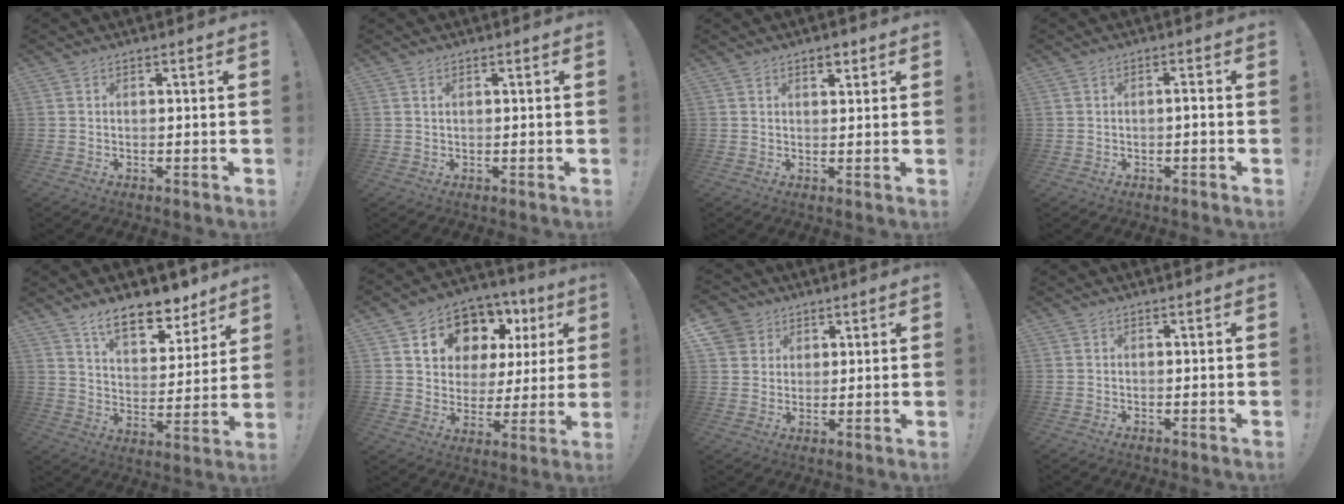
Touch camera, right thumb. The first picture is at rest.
{"total": 0.8, "force": [0.6, 0.4, 0.4], "torque": [0.001, -0.003, 0.010]}
{"total": 3.1, "force": [2.0, 1.7, 1.6], "torque": [-0.006, -0.010, 0.031]}
{"total": 1.3, "force": [-0.6, 0.4, 1.1], "torque": [-0.020, 0.004, -0.012]}
{"total": 13.2, "force": [10.2, 5.5, 6.3], "torque": [-0.094, -0.075, 0.183]}
{"total": 12.4, "force": [8.0, 8.5, 4.3], "torque": [-0.066, -0.066, 0.159]}
{"total": 6.4, "force": [3.7, 5.2, 1.1], "torque": [-0.010, -0.027, 0.072]}
{"total": 0.0}